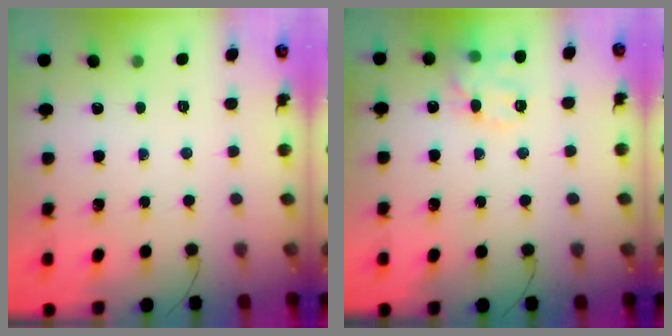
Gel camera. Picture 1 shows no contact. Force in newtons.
{"total": 13.1, "press": 13.0, "slide": 2.0}